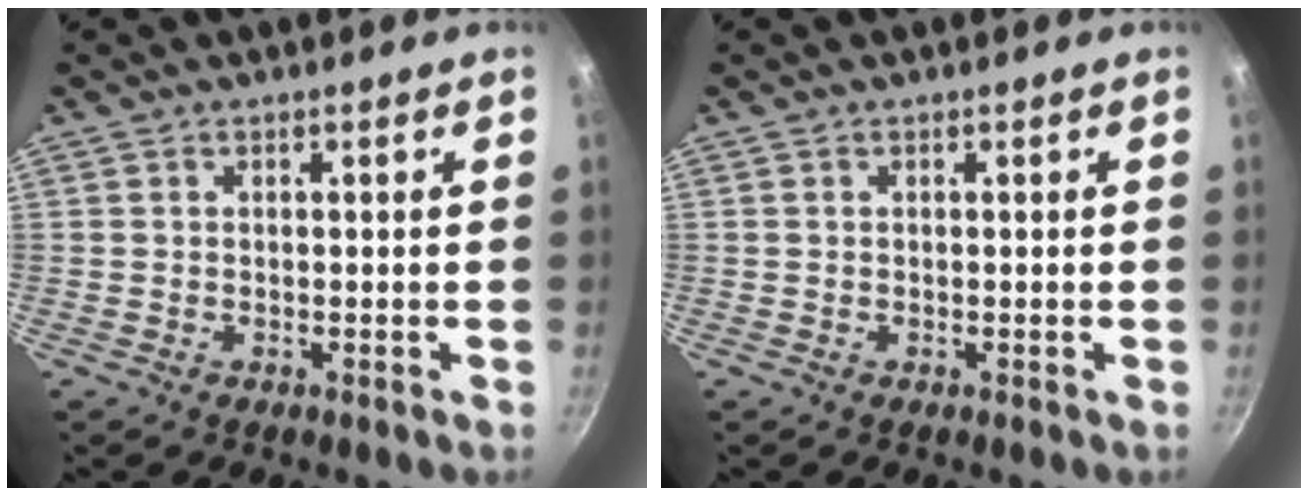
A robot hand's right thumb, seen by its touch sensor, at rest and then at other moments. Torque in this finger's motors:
{"motor_torque": [-0.02, 0.01, 0.10, 0.01, 0.01]}